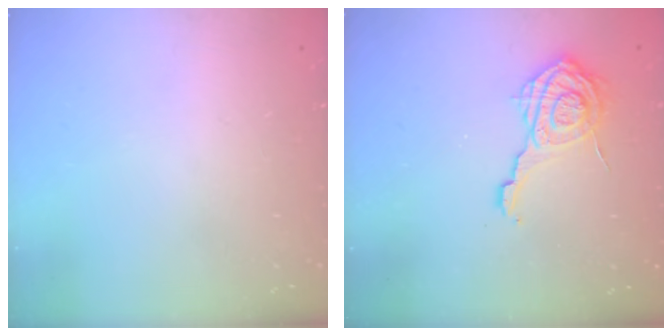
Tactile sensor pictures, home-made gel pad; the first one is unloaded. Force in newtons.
{"total": 12.2, "press": 12.2, "slide": 0.6}